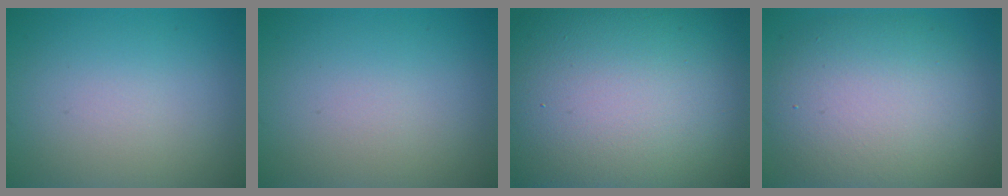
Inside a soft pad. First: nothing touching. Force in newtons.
{"total": 0.0}
{"total": 22.3, "press": 22.3, "slide": 1.1}
{"total": 9.8, "press": 9.8, "slide": 0.3}